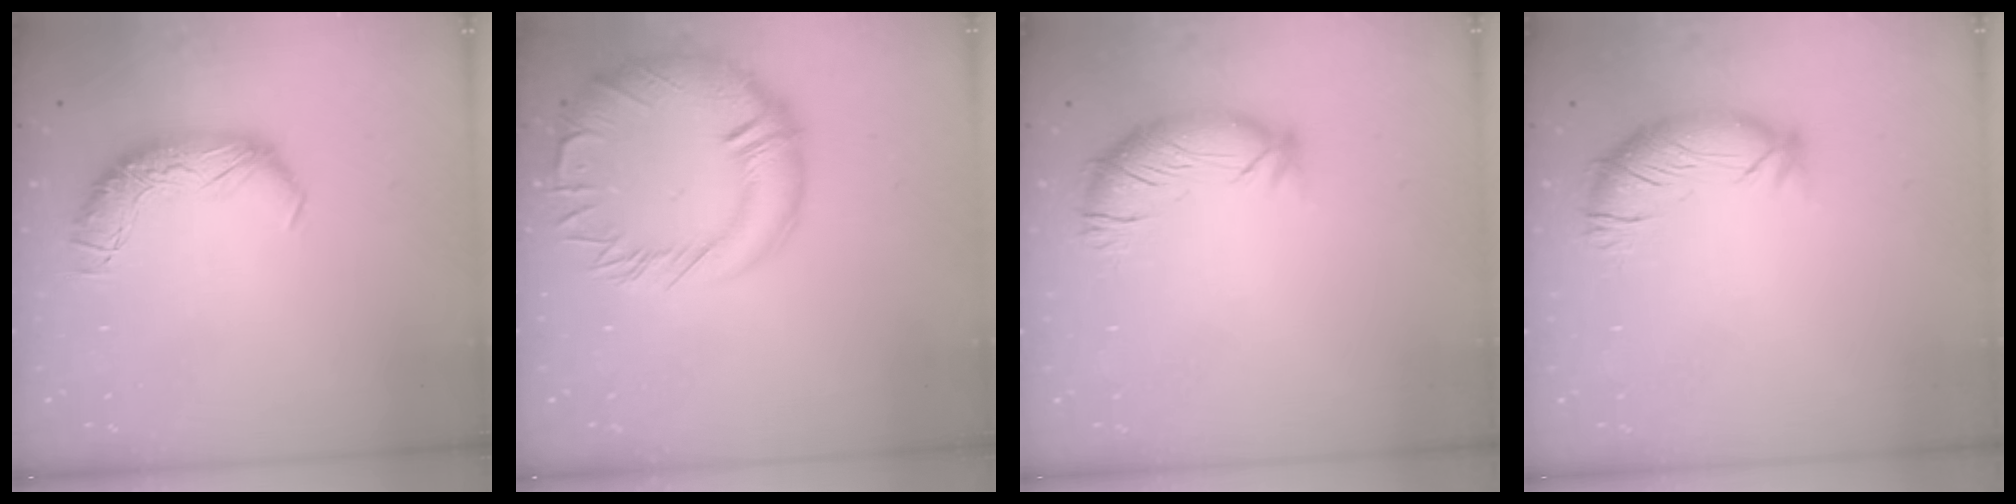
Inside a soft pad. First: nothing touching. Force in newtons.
{"total": 7.1, "press": 6.6, "slide": 2.8}
{"total": 3.1, "press": 2.1, "slide": 2.2}
{"total": 3.1, "press": 2.1, "slide": 2.2}